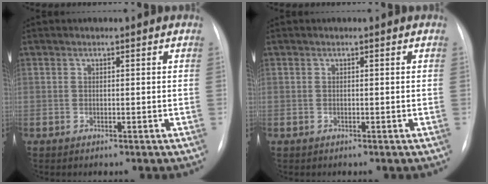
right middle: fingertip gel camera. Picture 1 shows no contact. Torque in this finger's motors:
{"motor_torque": [0.06, -0.07, 0.00, 0.00]}